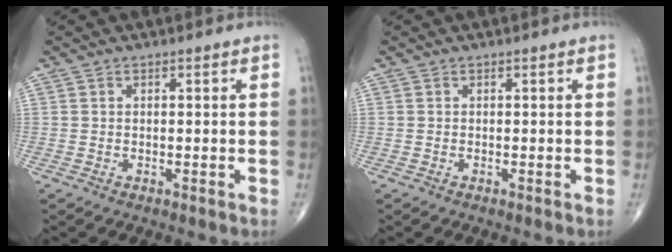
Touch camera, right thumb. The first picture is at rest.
{"total": 0.0}